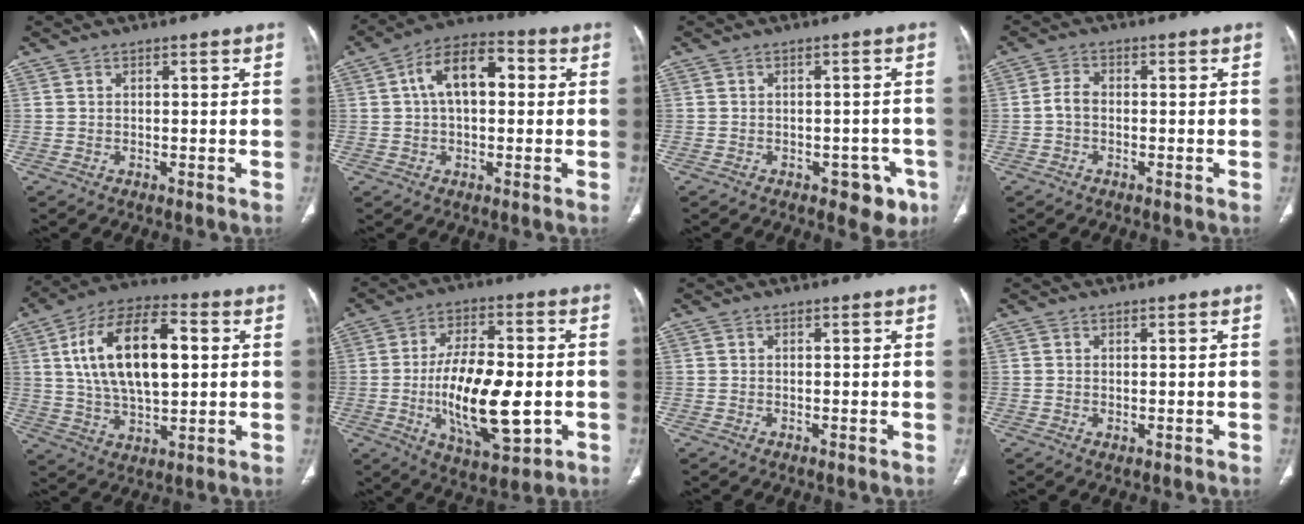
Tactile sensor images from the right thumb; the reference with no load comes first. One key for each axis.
{"total": 11.3, "fx": 1.9, "fy": 6.5, "fz": 9.1, "tx": -0.142, "ty": 0.030, "tz": 0.021}
{"total": 5.9, "fx": -3.1, "fy": 3.6, "fz": 3.6, "tx": -0.013, "ty": 0.015, "tz": -0.035}
{"total": 2.7, "fx": -0.7, "fy": 1.7, "fz": 1.9, "tx": -0.035, "ty": 0.010, "tz": -0.020}
{"total": 19.4, "fx": 3.6, "fy": 9.8, "fz": 16.4, "tx": -0.276, "ty": 0.012, "tz": 0.059}
{"total": 18.3, "fx": -3.1, "fy": 8.1, "fz": 16.1, "tx": -0.258, "ty": 0.008, "tz": -0.043}
{"total": 0.0}
{"total": 0.6, "fx": 0.0, "fy": 0.5, "fz": 0.3, "tx": -0.008, "ty": -0.002, "tz": 0.002}